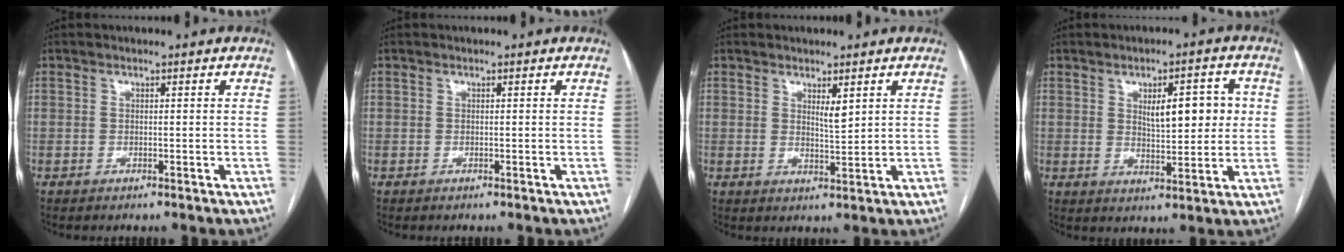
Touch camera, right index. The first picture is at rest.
{"total": 0.0}
{"total": 2.6, "force": [1.4, 0.4, 2.1], "torque": [-0.040, -0.008, 0.028]}
{"total": 8.1, "force": [1.9, 2.8, 7.3], "torque": [-0.106, 0.011, 0.033]}